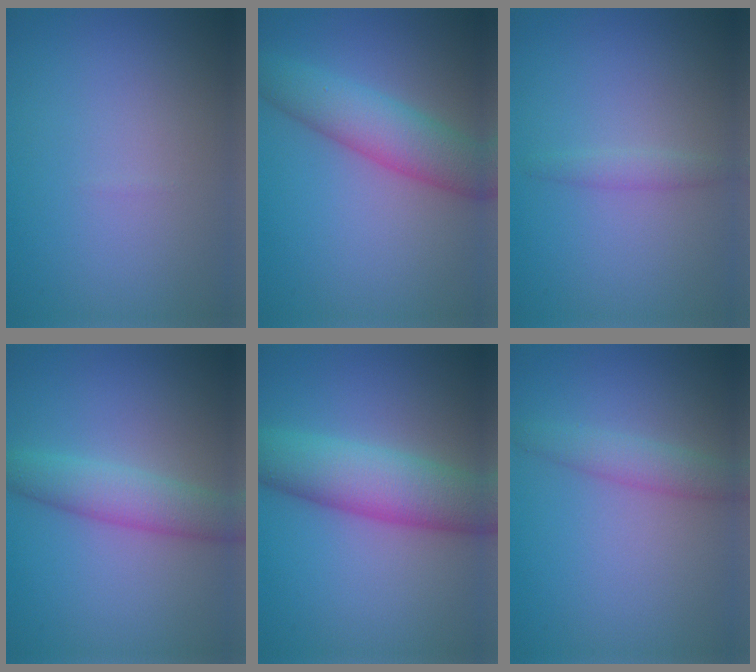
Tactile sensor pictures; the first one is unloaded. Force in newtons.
{"total": 5.4, "press": 5.4, "slide": 0.4}
{"total": 1.1, "press": 1.1, "slide": 0.0}
{"total": 3.9, "press": 3.9, "slide": 0.1}
{"total": 7.1, "press": 7.1, "slide": 0.2}
{"total": 2.3, "press": 2.3, "slide": 0.0}